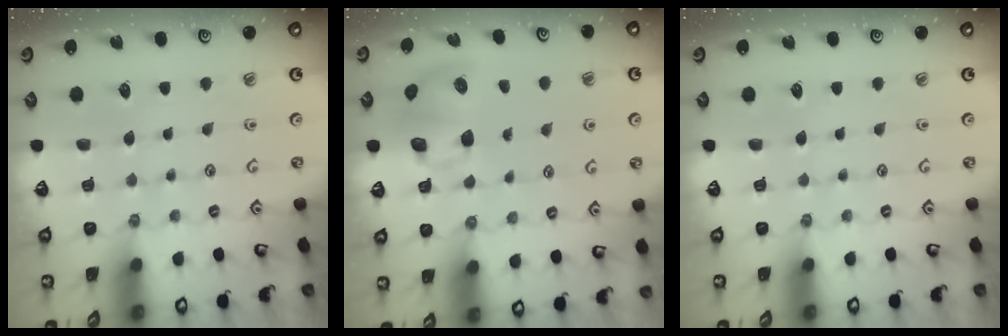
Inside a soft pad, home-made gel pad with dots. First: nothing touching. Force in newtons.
{"total": 9.4, "press": 9.3, "slide": 1.3}
{"total": 0.0}